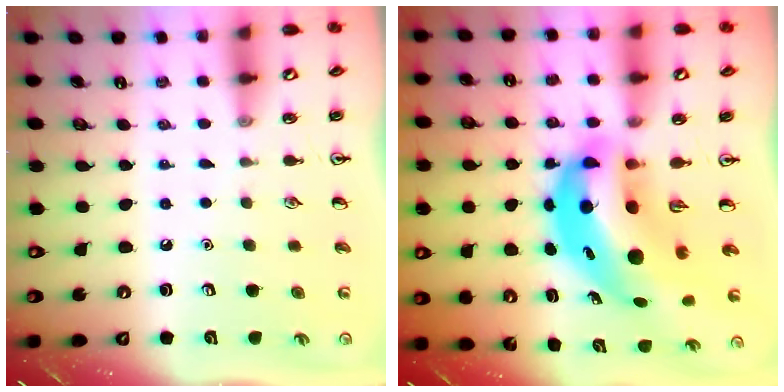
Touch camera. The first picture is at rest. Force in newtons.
{"total": 13.0, "press": 12.5, "slide": 3.5}